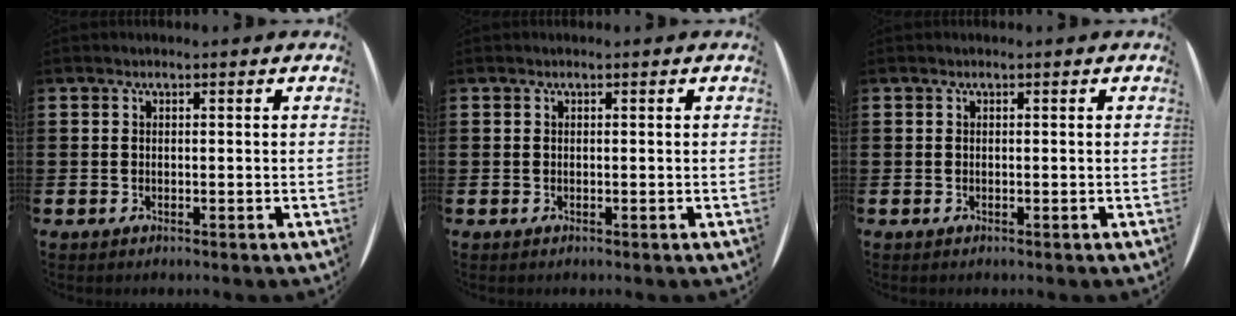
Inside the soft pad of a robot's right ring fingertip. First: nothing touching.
{"total": 0.0}
{"total": 0.0}